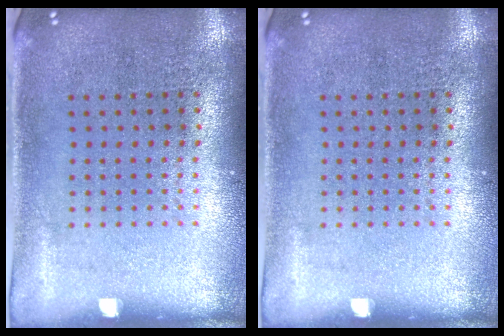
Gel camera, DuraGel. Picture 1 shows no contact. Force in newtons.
{"total": 0.0}